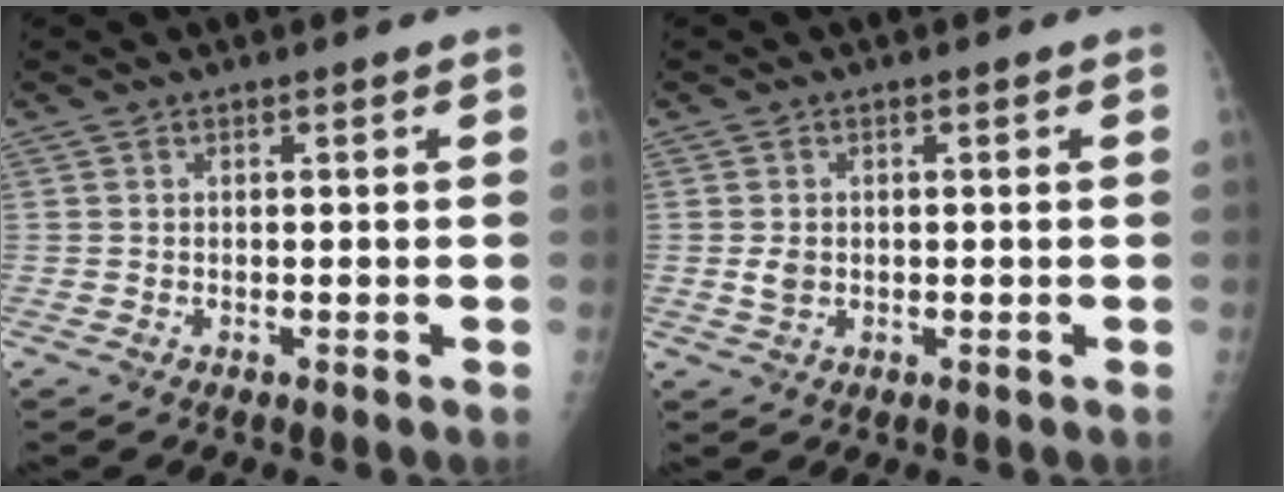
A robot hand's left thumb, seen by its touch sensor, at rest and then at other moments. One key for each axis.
{"total": 2.3, "fx": -0.1, "fy": 1.7, "fz": 1.4, "tx": -0.022, "ty": -0.001, "tz": 0.000}